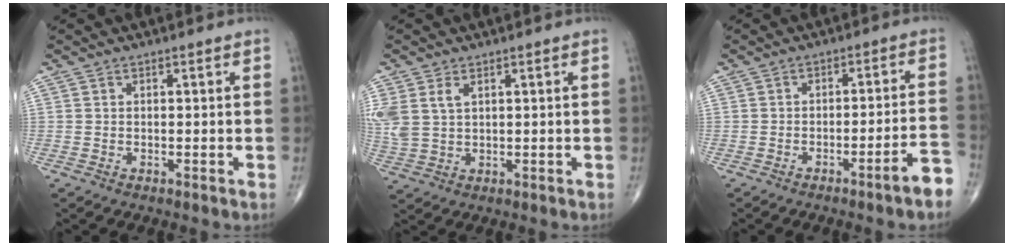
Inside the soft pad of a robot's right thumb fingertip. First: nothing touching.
{"total": 7.2, "force": [2.5, 4.6, 5.0], "torque": [-0.127, 0.005, 0.063]}
{"total": 6.4, "force": [-4.0, 0.0, 5.0], "torque": [-0.068, 0.030, -0.054]}